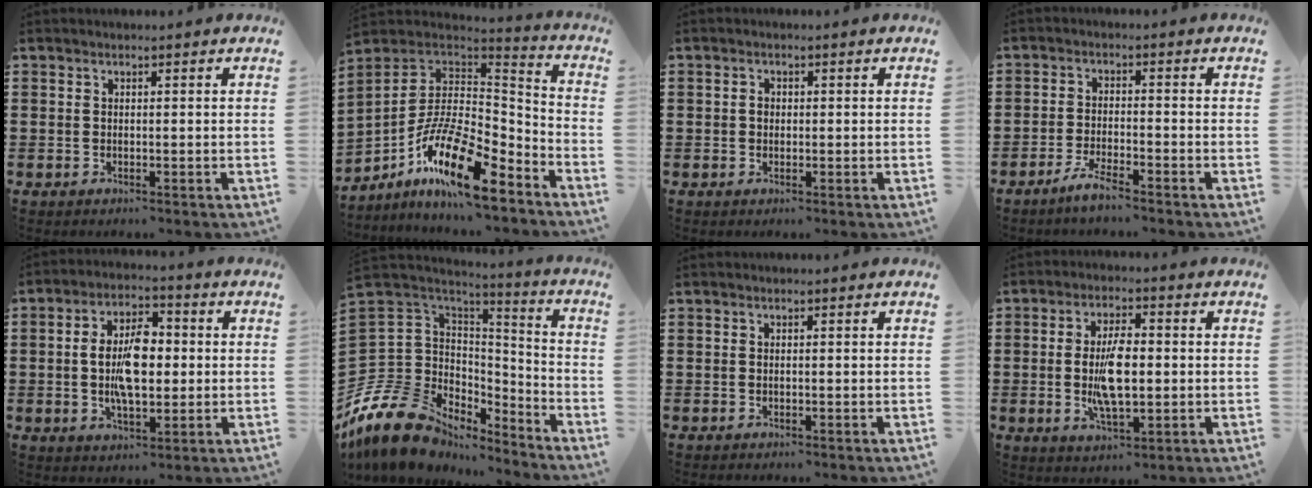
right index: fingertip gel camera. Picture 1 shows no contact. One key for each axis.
{"total": 15.8, "fx": -9.1, "fy": 5.0, "fz": 11.9, "tx": -0.224, "ty": 0.015, "tz": -0.167}
{"total": 1.4, "fx": -0.1, "fy": 1.0, "fz": 1.0, "tx": -0.022, "ty": 0.006, "tz": -0.002}
{"total": 3.4, "fx": -3.0, "fy": -0.1, "fz": 1.7, "tx": -0.037, "ty": -0.001, "tz": -0.057}
{"total": 8.9, "fx": 0.0, "fy": 4.5, "fz": 7.6, "tx": -0.149, "ty": 0.008, "tz": -0.006}
{"total": 14.0, "fx": -8.8, "fy": 9.5, "fz": 5.2, "tx": -0.155, "ty": 0.012, "tz": -0.164}
{"total": 0.0}
{"total": 8.1, "fx": -0.4, "fy": 3.3, "fz": 7.4, "tx": -0.152, "ty": 0.000, "tz": -0.012}